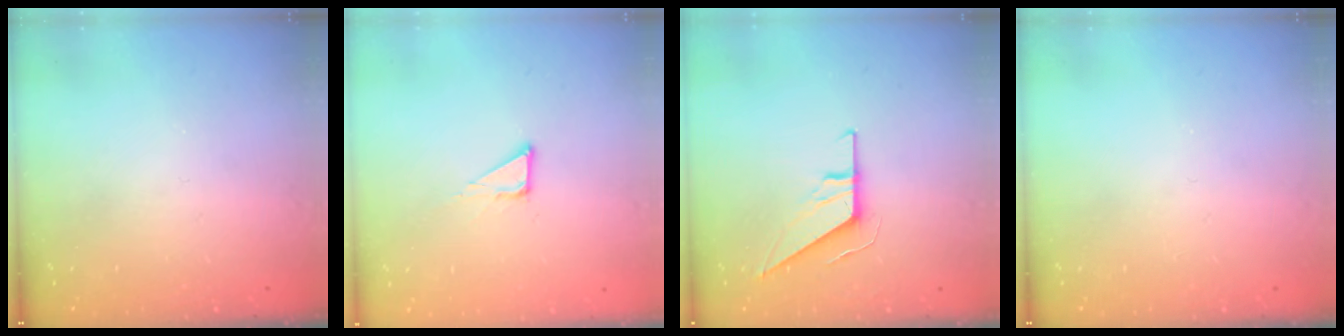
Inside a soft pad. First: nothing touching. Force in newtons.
{"total": 1.9, "press": 1.9, "slide": 0.1}
{"total": 9.2, "press": 9.1, "slide": 0.9}
{"total": 0.0}